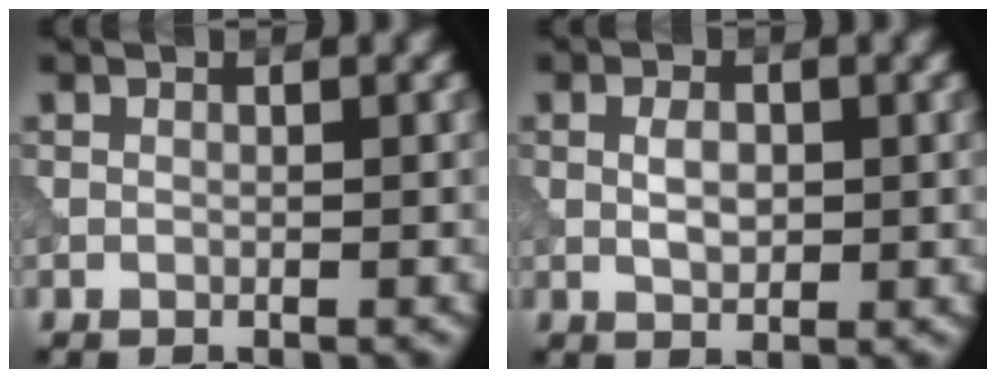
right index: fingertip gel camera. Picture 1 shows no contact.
{"total": 1.9, "force": [-0.1, 1.0, 1.6], "torque": [-0.030, -0.001, -0.001]}